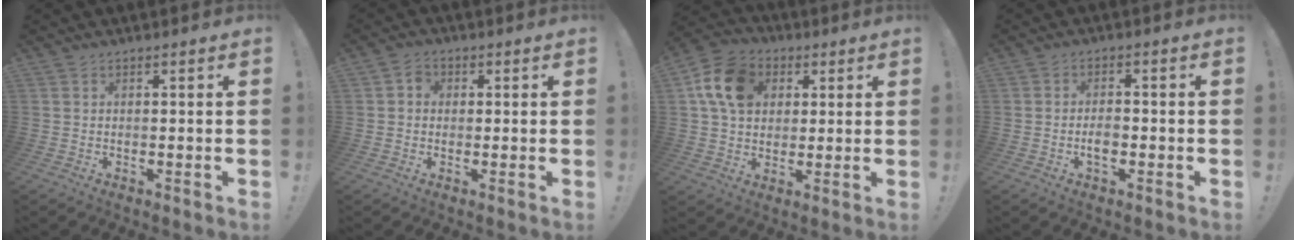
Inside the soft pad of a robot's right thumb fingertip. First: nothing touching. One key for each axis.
{"total": 3.3, "fx": 0.1, "fy": 2.9, "fz": 1.6, "tx": -0.022, "ty": 0.004, "tz": 0.003}
{"total": 14.5, "fx": 4.5, "fy": 11.2, "fz": 8.0, "tx": -0.131, "ty": -0.001, "tz": 0.092}
{"total": 3.7, "fx": -1.3, "fy": 1.7, "fz": 3.0, "tx": -0.050, "ty": 0.003, "tz": -0.026}